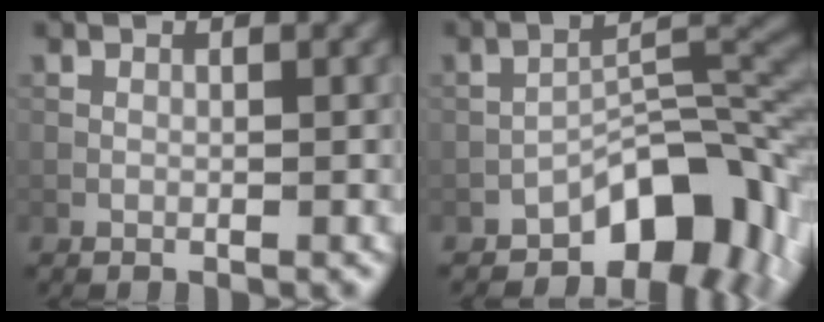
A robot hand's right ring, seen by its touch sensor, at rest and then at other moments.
{"total": 8.7, "force": [-5.3, 4.1, 5.6], "torque": [-0.060, 0.017, -0.091]}